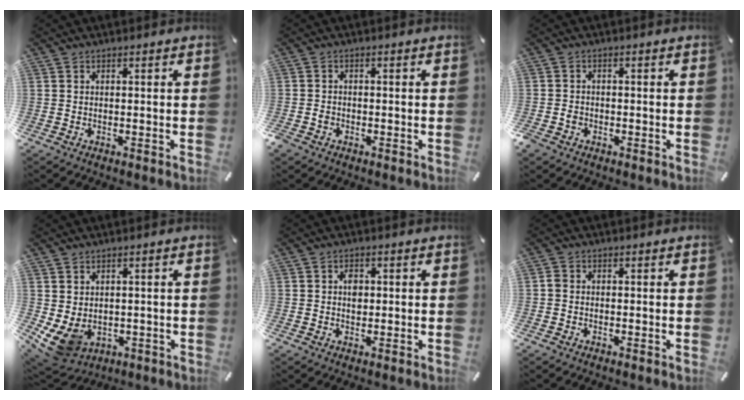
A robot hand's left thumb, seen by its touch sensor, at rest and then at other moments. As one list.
[{"total": 1.9, "force": [-1.1, 1.4, 0.7], "torque": [-0.012, 0.006, -0.023]}, {"total": 2.2, "force": [-1.2, 1.6, 0.8], "torque": [-0.014, 0.007, -0.025]}, {"total": 6.3, "force": [-0.2, 5.4, 3.2], "torque": [-0.068, -0.010, -0.003]}, {"total": 2.8, "force": [0.3, 2.1, 1.8], "torque": [-0.015, -0.004, -0.002]}, {"total": 1.0, "force": [-0.3, 0.8, 0.5], "torque": [-0.007, 0.004, -0.008]}]